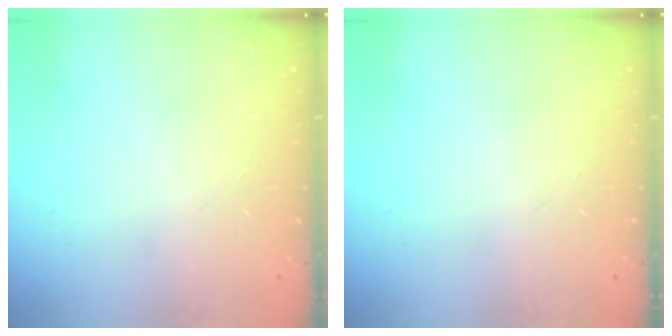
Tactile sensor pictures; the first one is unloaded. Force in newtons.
{"total": 0.0}